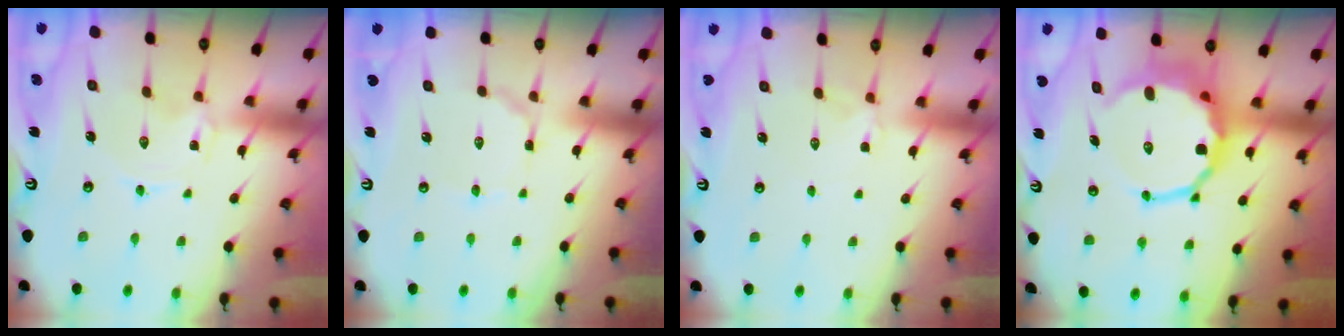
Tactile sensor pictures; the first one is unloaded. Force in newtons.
{"total": 2.5, "press": 2.5, "slide": 0.1}
{"total": 2.3, "press": 2.3, "slide": 0.5}
{"total": 13.9, "press": 13.4, "slide": 3.7}